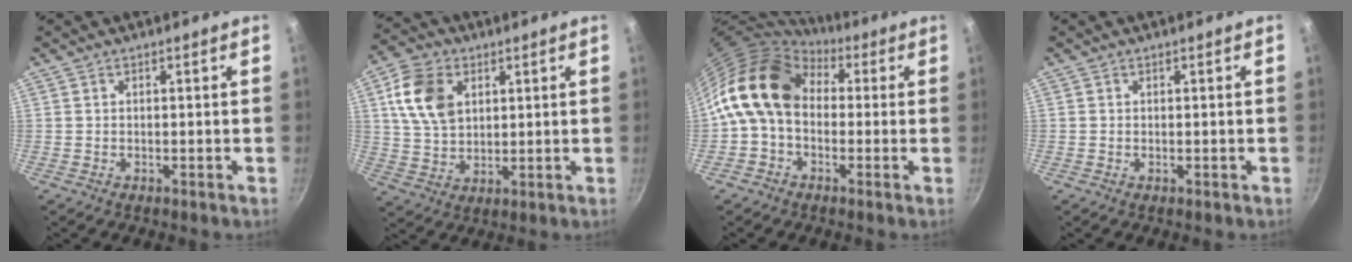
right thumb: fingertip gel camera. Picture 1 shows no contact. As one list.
[{"total": 11.4, "force": [3.5, 8.0, 7.3], "torque": [-0.117, -0.006, 0.066]}, {"total": 14.2, "force": [1.2, 10.5, 9.4], "torque": [-0.145, 0.031, -0.001]}, {"total": 0.0}]